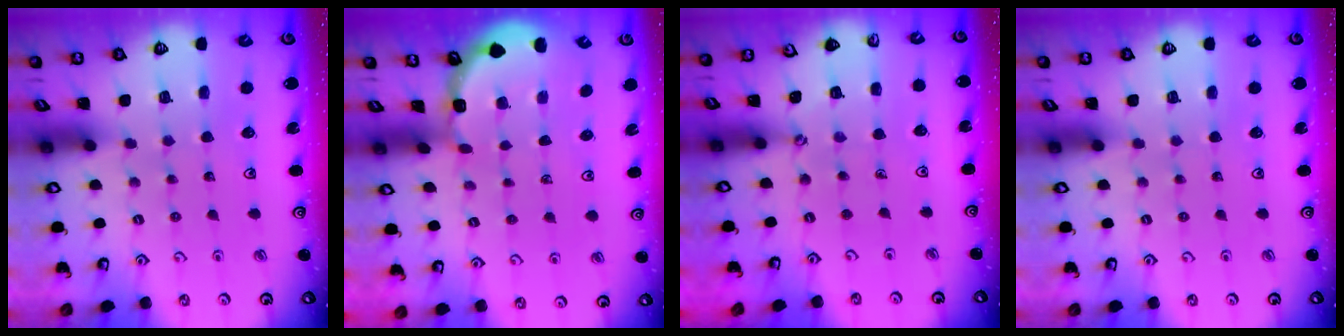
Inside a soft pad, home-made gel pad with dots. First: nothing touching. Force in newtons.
{"total": 1.6, "press": 1.6, "slide": 0.2}
{"total": 1.9, "press": 1.9, "slide": 0.2}
{"total": 0.0}